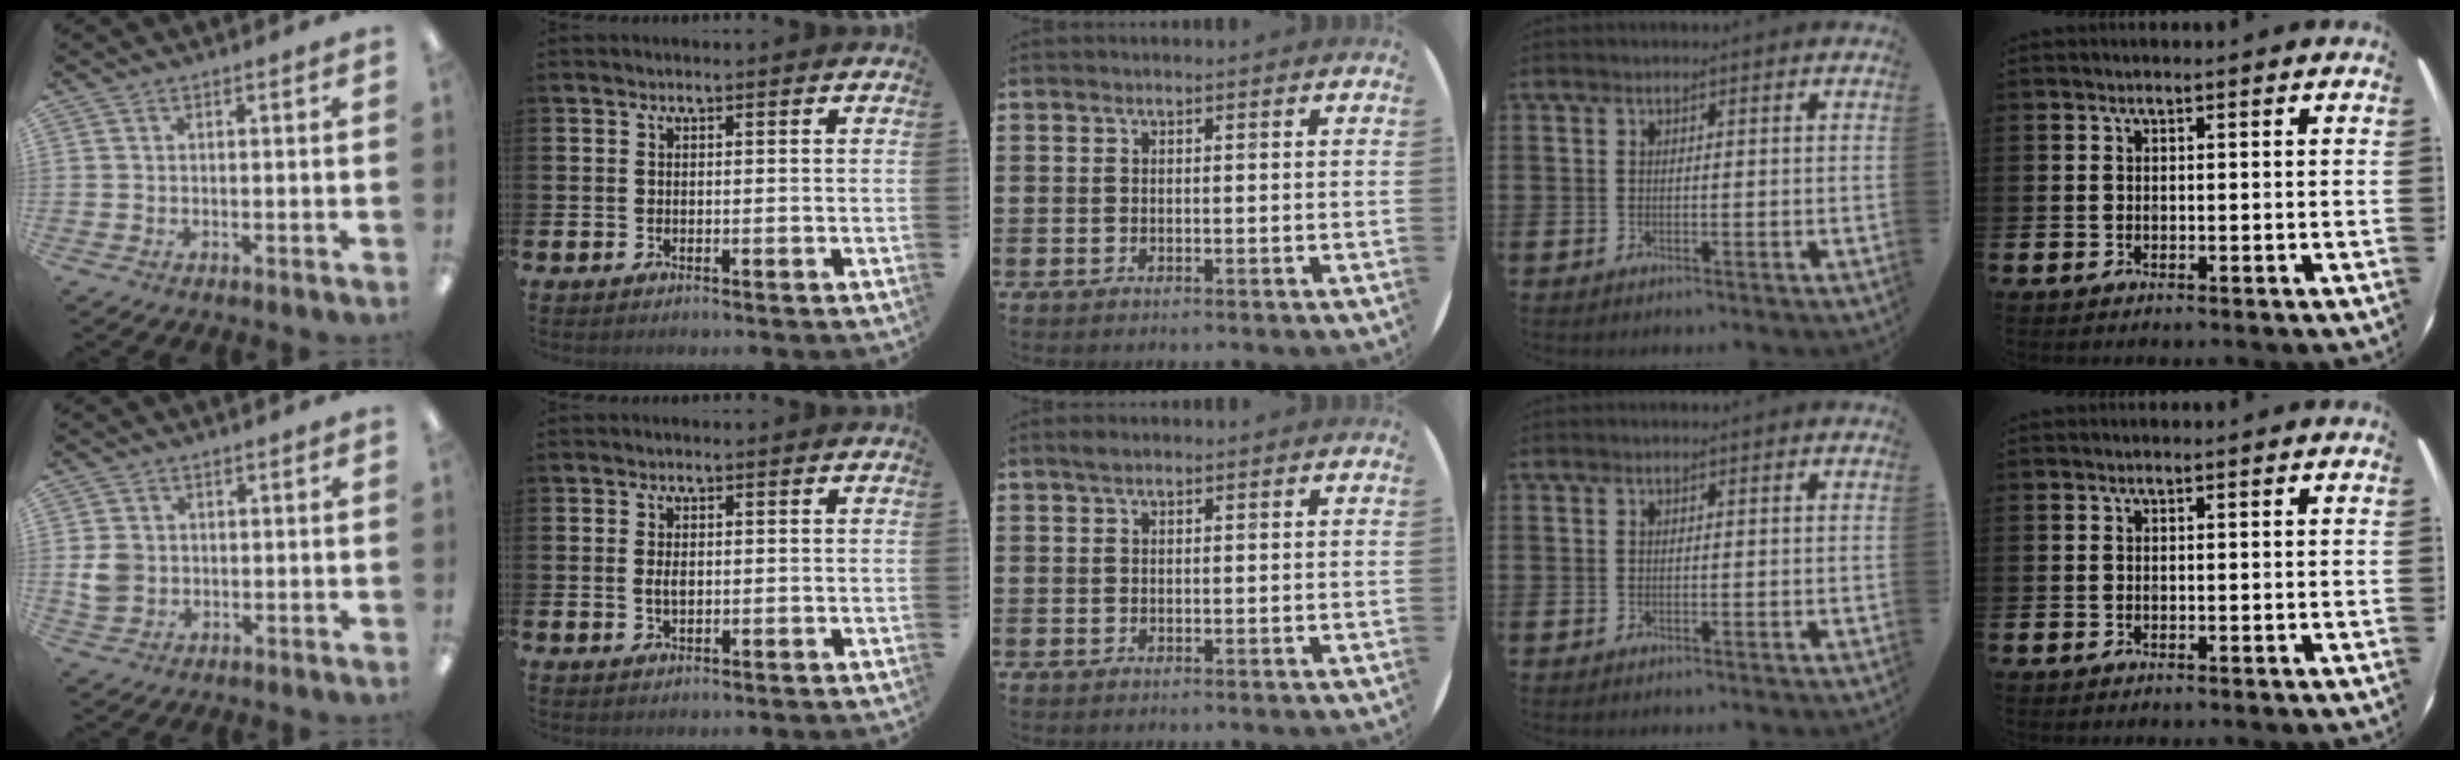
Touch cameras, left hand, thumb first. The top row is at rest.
{"thumb": {"total": 4.7, "force": [0.2, 4.3, 1.9], "torque": [-0.021, 0.005, 0.004]}, "index": {"total": 1.7, "force": [0.0, 0.9, 1.5], "torque": [-0.020, 0.001, -0.003]}, "middle": {"total": 1.0, "force": [0.7, 0.5, 0.4], "torque": [-0.009, 0.006, 0.012]}}